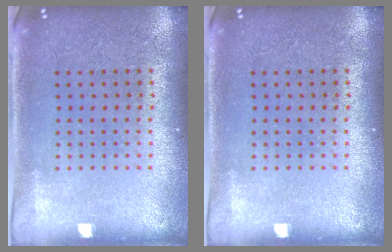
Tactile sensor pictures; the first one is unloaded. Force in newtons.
{"total": 0.0}